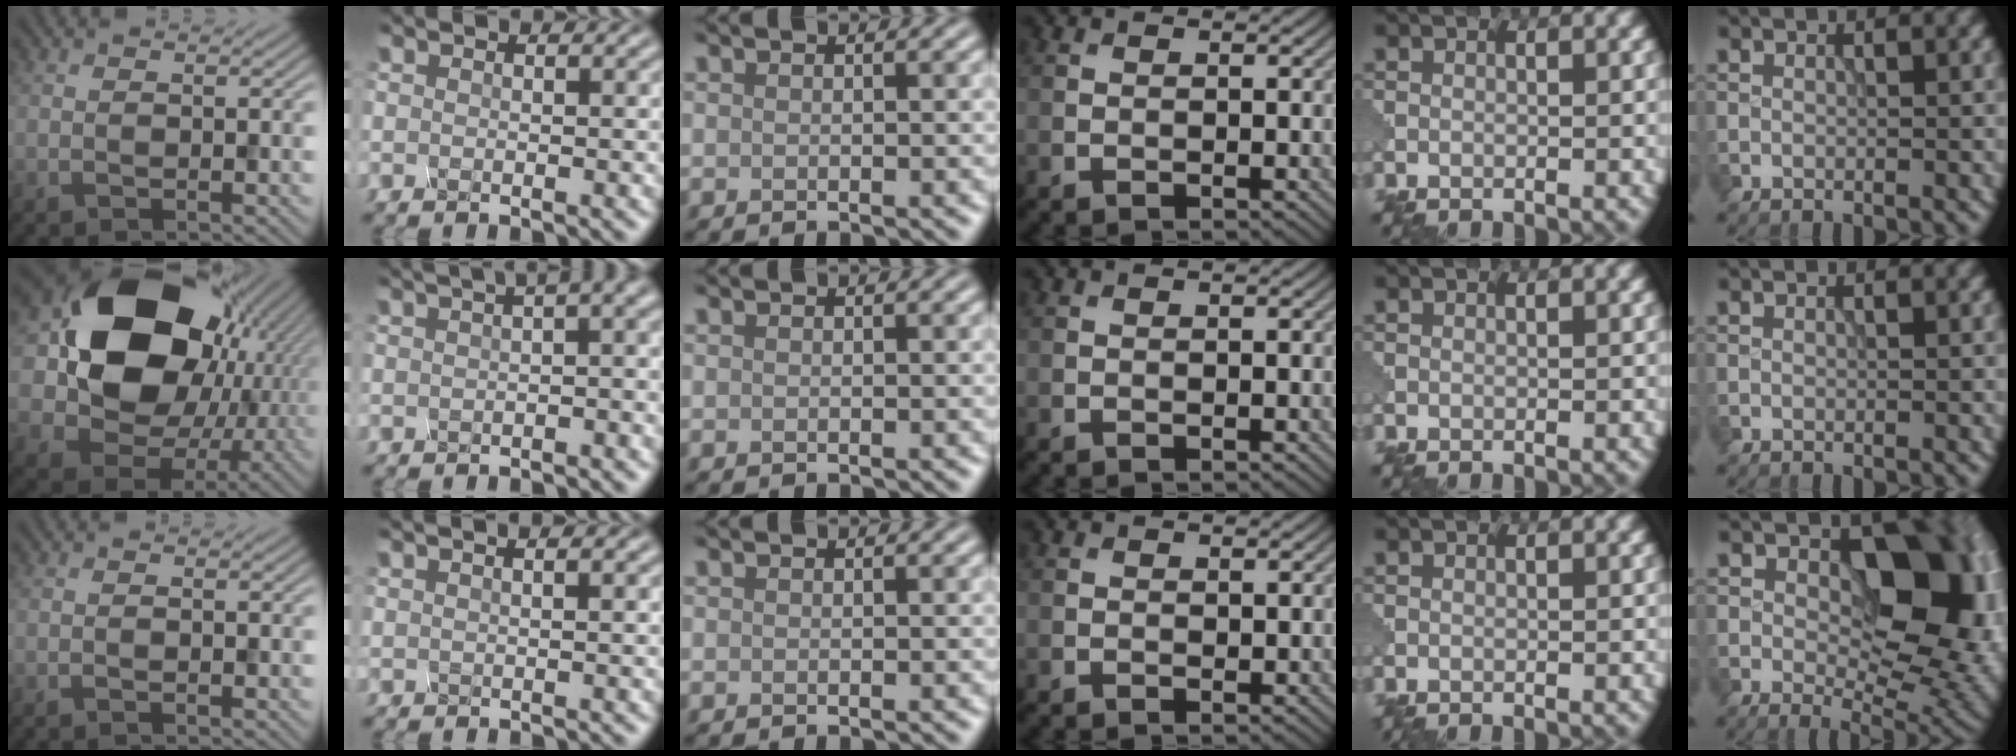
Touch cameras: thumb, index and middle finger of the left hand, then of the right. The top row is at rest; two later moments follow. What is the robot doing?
{"motion": "squeeze", "object": "hand grip exerciser"}